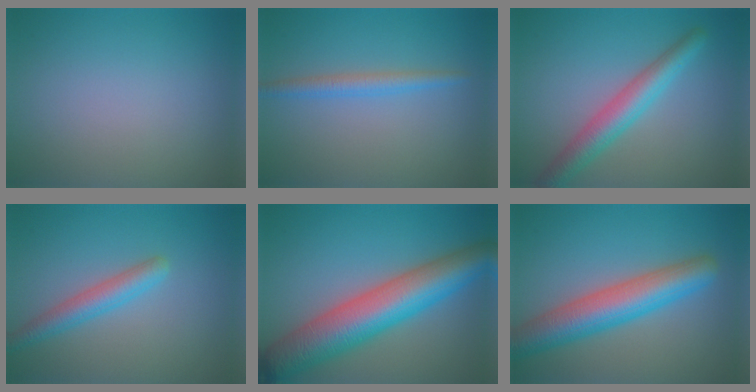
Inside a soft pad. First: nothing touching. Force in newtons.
{"total": 2.1, "press": 2.1, "slide": 0.0}
{"total": 4.5, "press": 4.5, "slide": 0.1}
{"total": 2.9, "press": 2.9, "slide": 0.1}
{"total": 10.5, "press": 10.4, "slide": 0.2}
{"total": 7.1, "press": 7.1, "slide": 0.1}